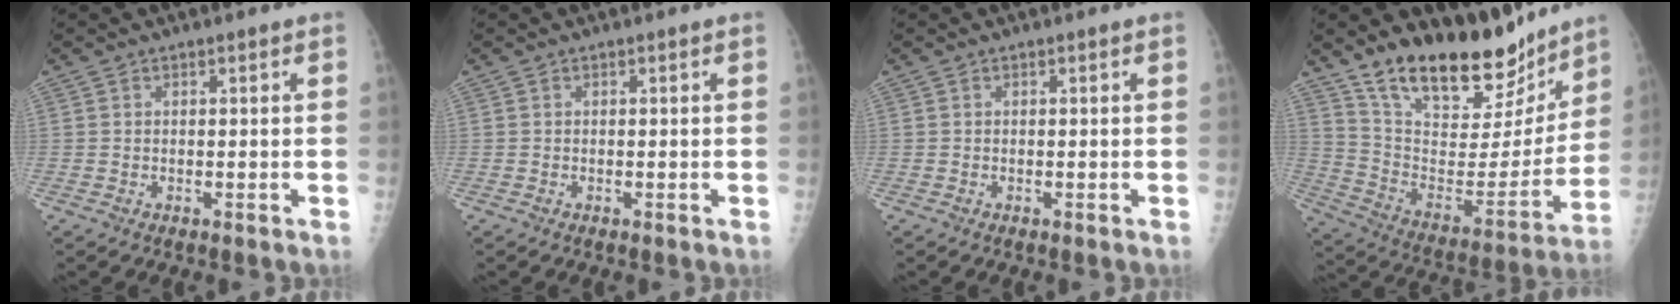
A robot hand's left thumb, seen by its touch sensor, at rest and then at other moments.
{"total": 0.0}
{"total": 0.0}
{"total": 24.6, "force": [19.1, 9.8, 11.9], "torque": [-0.152, -0.096, 0.313]}